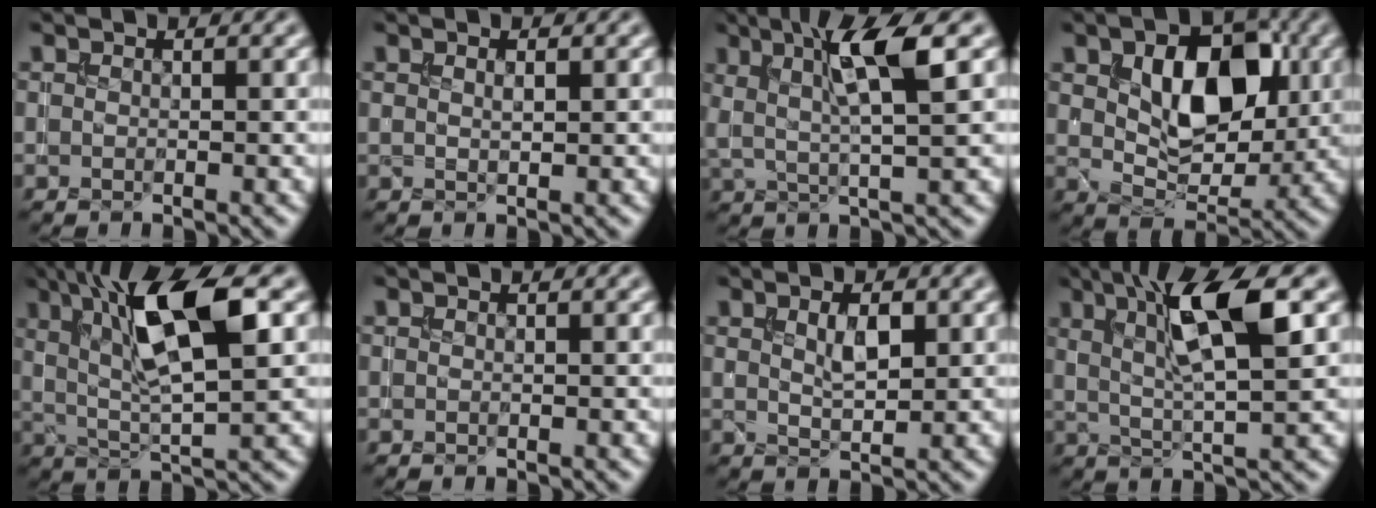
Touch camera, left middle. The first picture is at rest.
{"total": 0.9, "force": [0.5, 0.2, 0.7], "torque": [-0.013, -0.001, 0.008]}
{"total": 6.2, "force": [2.2, 1.1, 5.7], "torque": [-0.105, 0.000, 0.040]}
{"total": 8.5, "force": [2.0, 5.2, 6.5], "torque": [-0.107, -0.002, 0.034]}
{"total": 10.3, "force": [3.4, 2.8, 9.3], "torque": [-0.165, 0.005, 0.060]}
{"total": 0.0}
{"total": 2.5, "force": [0.9, 1.0, 2.1], "torque": [-0.041, -0.001, 0.018]}
{"total": 8.2, "force": [2.8, 1.8, 7.5], "torque": [-0.130, 0.002, 0.049]}